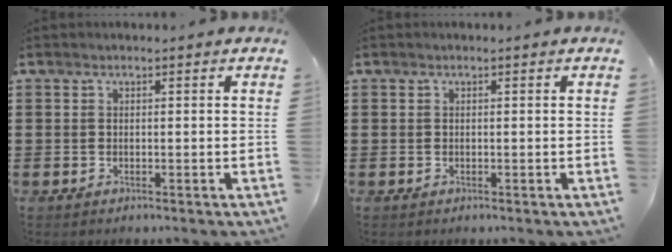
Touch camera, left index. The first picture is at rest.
{"total": 0.0}